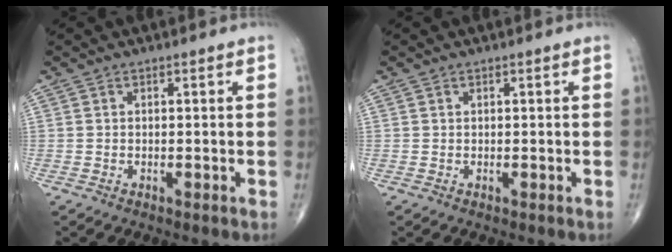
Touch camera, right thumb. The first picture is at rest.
{"total": 0.0}